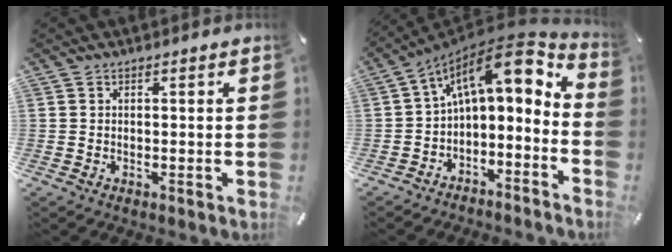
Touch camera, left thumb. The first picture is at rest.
{"total": 13.4, "force": [5.1, 6.6, 10.5], "torque": [-0.152, -0.036, 0.084]}